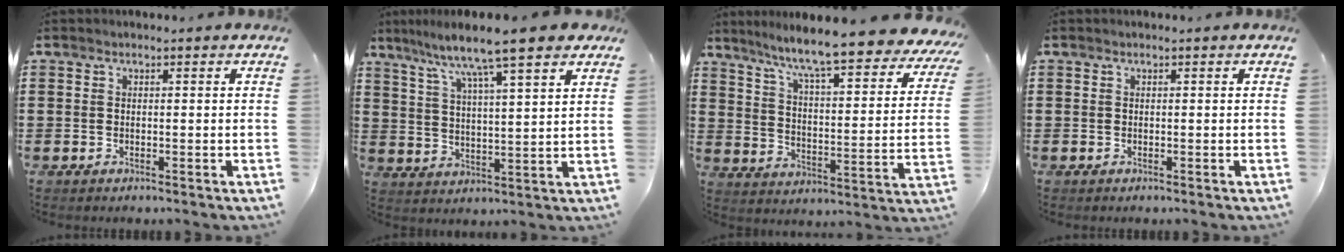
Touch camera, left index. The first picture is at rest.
{"total": 7.9, "force": [6.6, 0.0, 4.2], "torque": [-0.110, -0.037, 0.108]}
{"total": 8.8, "force": [7.6, -0.7, 4.6], "torque": [-0.109, -0.063, 0.118]}
{"total": 0.0}